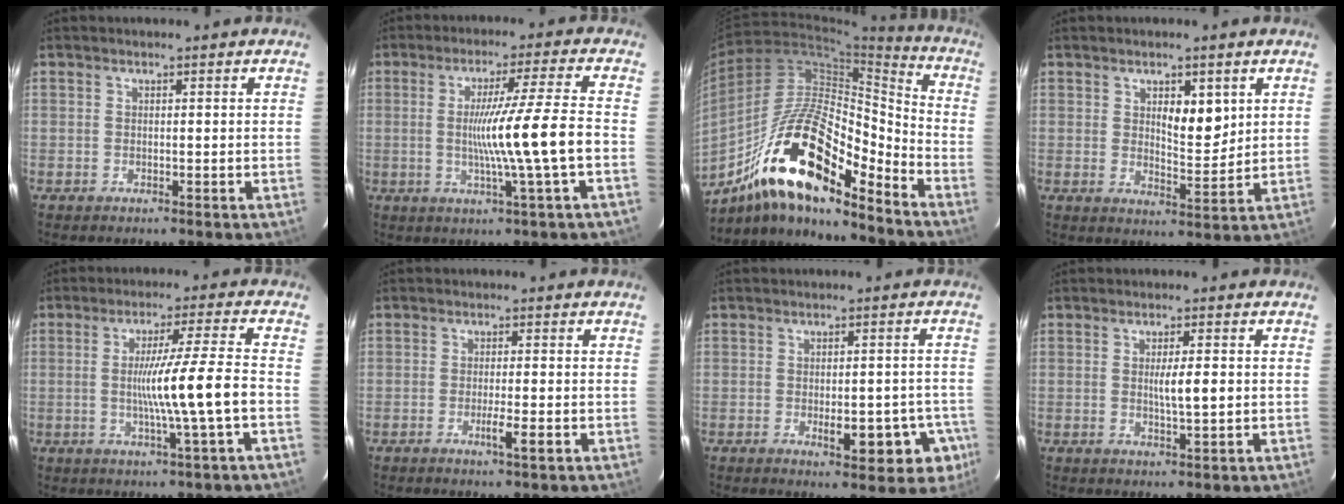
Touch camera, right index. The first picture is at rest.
{"total": 10.8, "force": [-1.5, -2.2, 10.4], "torque": [-0.181, -0.008, -0.019]}
{"total": 18.2, "force": [-11.8, 4.8, 13.0], "torque": [-0.223, 0.030, -0.202]}
{"total": 5.5, "force": [2.2, 2.1, 4.6], "torque": [-0.072, -0.006, 0.038]}
{"total": 9.8, "force": [-1.6, -1.9, 9.5], "torque": [-0.162, -0.007, -0.024]}
{"total": 2.9, "force": [-1.2, -0.1, 2.6], "torque": [-0.043, -0.005, -0.019]}
{"total": 8.9, "force": [-3.8, 3.9, 7.1], "torque": [-0.066, 0.014, -0.043]}
{"total": 3.6, "force": [0.1, 0.2, 3.6], "torque": [-0.063, -0.004, 0.002]}